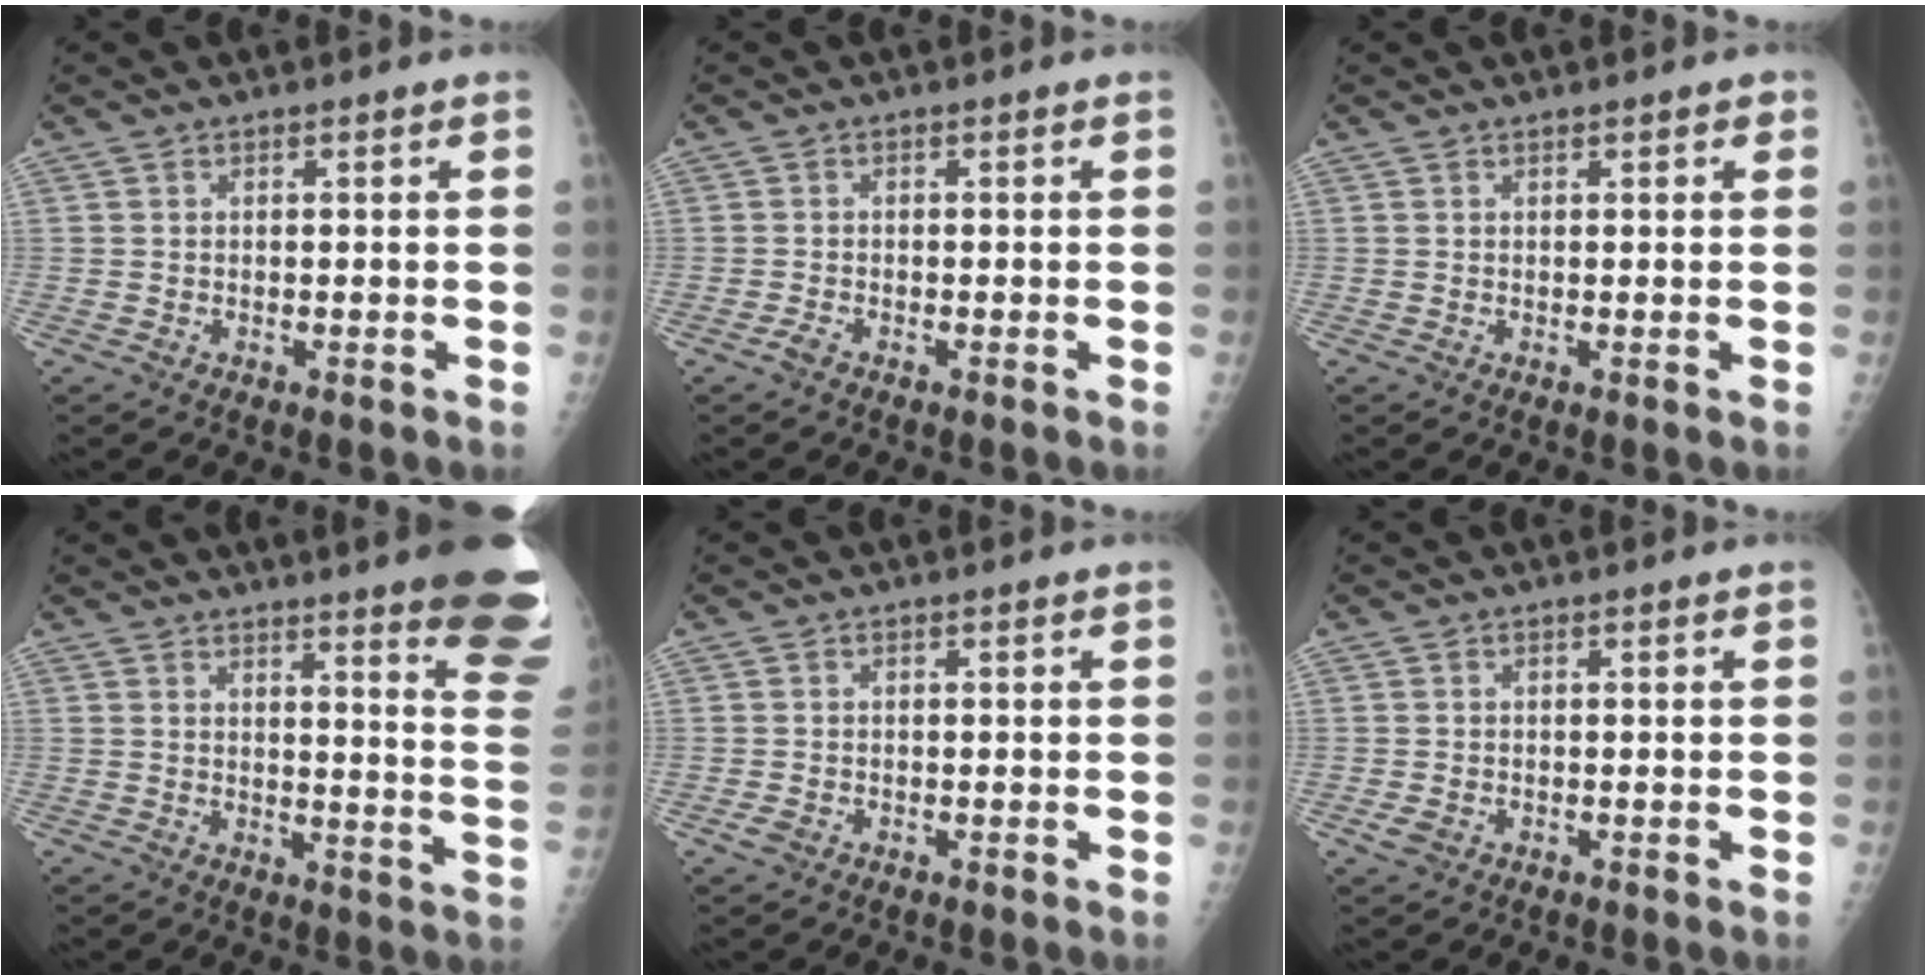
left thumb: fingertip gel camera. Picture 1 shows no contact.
{"total": 1.2, "force": [-0.9, 0.4, 0.6], "torque": [-0.018, -0.002, -0.019]}
{"total": 1.3, "force": [0.8, 0.6, 0.8], "torque": [-0.004, -0.001, 0.008]}
{"total": 18.0, "force": [13.2, 1.8, 12.2], "torque": [-0.126, -0.099, 0.146]}
{"total": 1.5, "force": [-0.6, 1.1, 0.7], "torque": [-0.015, 0.000, -0.010]}
{"total": 1.8, "force": [-0.6, 1.3, 1.0], "torque": [-0.018, -0.001, -0.009]}